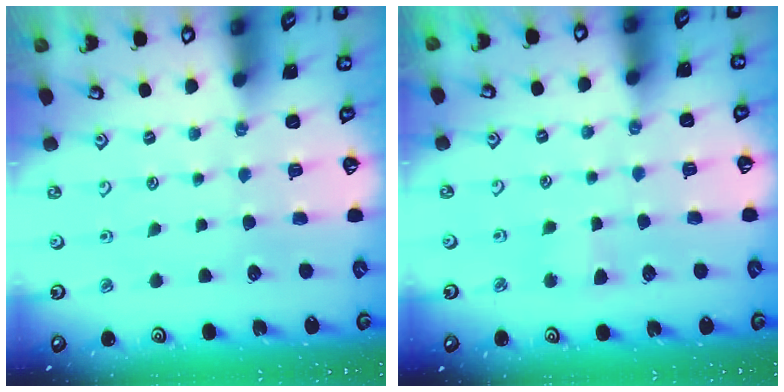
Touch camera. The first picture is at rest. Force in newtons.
{"total": 2.1, "press": 2.0, "slide": 0.4}